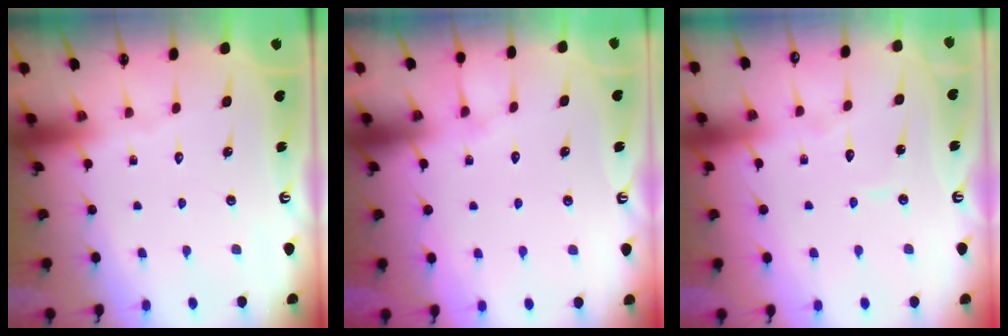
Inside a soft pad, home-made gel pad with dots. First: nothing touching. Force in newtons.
{"total": 4.4, "press": 4.4, "slide": 0.5}
{"total": 4.3, "press": 4.3, "slide": 0.4}